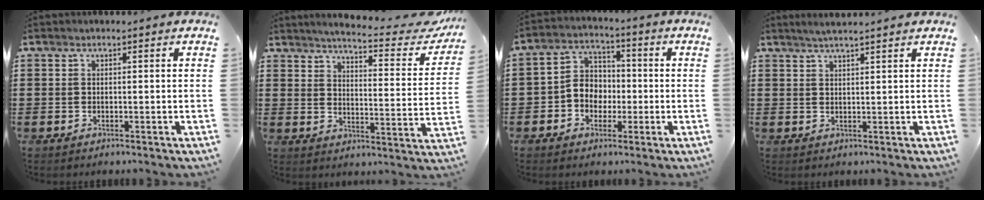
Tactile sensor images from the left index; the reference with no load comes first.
{"total": 5.0, "force": [4.4, -0.3, 2.3], "torque": [-0.060, -0.037, 0.067]}
{"total": 5.7, "force": [-1.5, 5.0, 2.2], "torque": [-0.055, 0.019, -0.032]}
{"total": 2.3, "force": [2.0, -0.2, 1.1], "torque": [-0.024, 0.002, 0.037]}